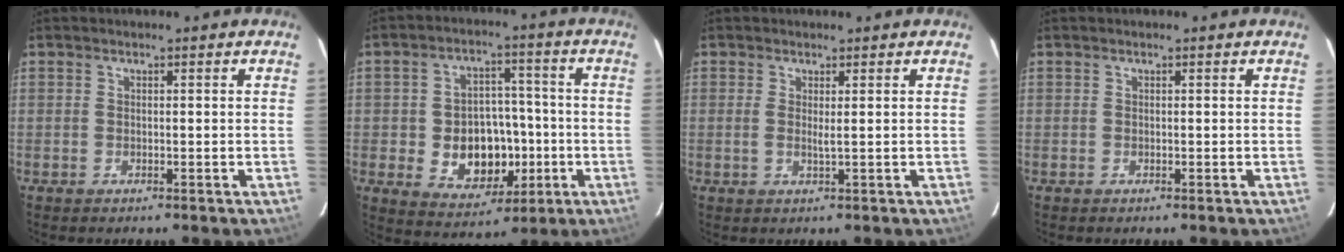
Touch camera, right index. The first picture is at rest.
{"total": 11.4, "force": [-2.1, 9.2, 6.3], "torque": [-0.131, 0.010, -0.015]}
{"total": 1.5, "force": [0.3, 0.0, 1.4], "torque": [-0.029, -0.003, 0.002]}
{"total": 0.0}